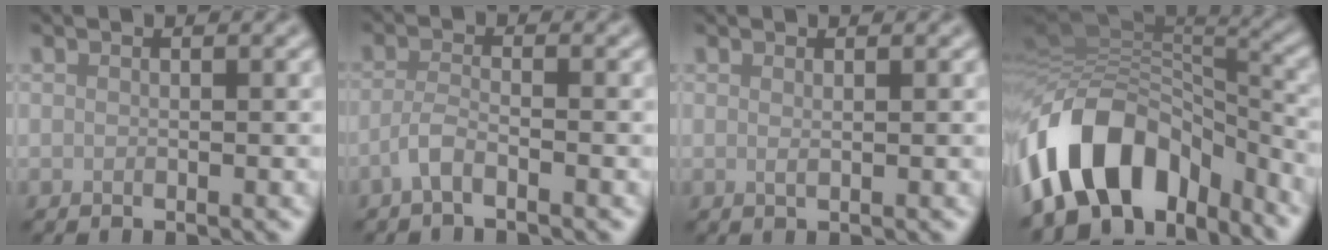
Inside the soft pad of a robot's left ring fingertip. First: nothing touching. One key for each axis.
{"total": 1.8, "fx": -1.2, "fy": 0.4, "fz": 1.4, "tx": -0.029, "ty": 0.002, "tz": -0.031}
{"total": 0.6, "fx": 0.3, "fy": 0.1, "fz": 0.5, "tx": -0.006, "ty": -0.001, "tz": 0.005}
{"total": 12.4, "fx": -7.3, "fy": 7.5, "fz": 6.7, "tx": -0.126, "ty": 0.025, "tz": -0.134}